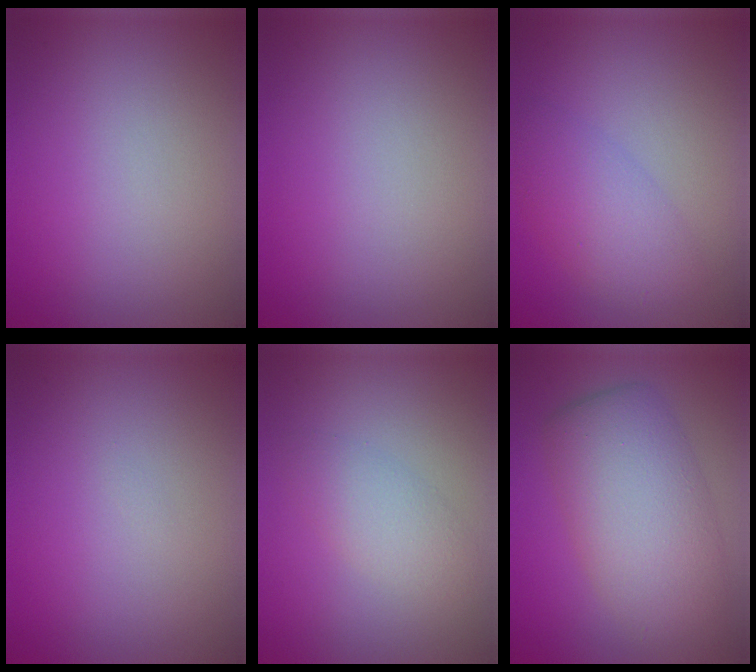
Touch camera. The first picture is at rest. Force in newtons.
{"total": 0.0}
{"total": 3.6, "press": 3.6, "slide": 0.3}
{"total": 0.0}
{"total": 2.4, "press": 2.4, "slide": 0.2}
{"total": 7.8, "press": 7.8, "slide": 0.2}